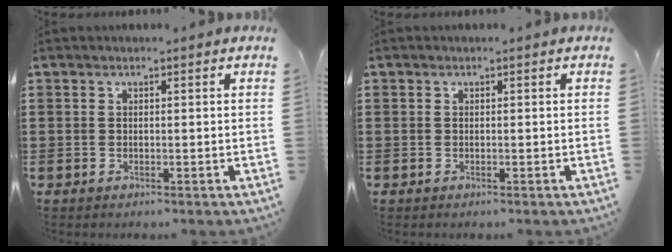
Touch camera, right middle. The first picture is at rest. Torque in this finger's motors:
{"motor_torque": [0.14, 0.24, 0.00, 0.01]}